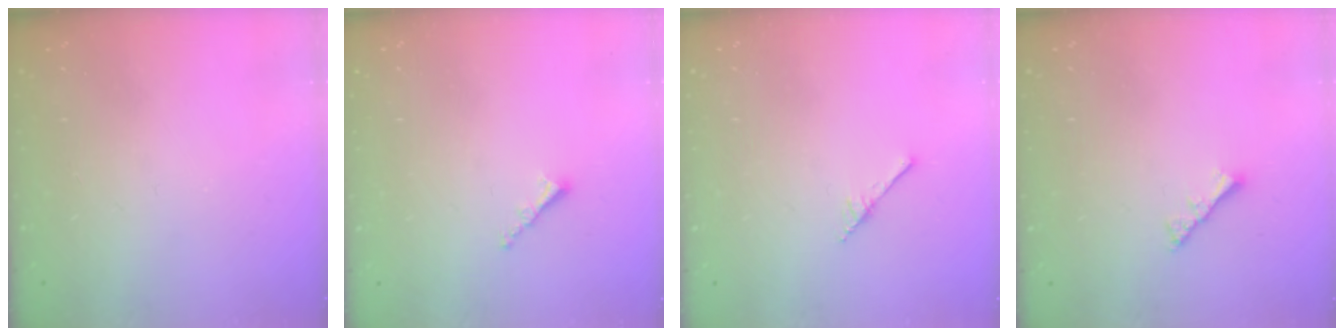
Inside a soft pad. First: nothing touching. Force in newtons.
{"total": 1.0, "press": 0.9, "slide": 0.4}
{"total": 2.9, "press": 2.9, "slide": 0.2}
{"total": 2.8, "press": 2.8, "slide": 0.6}